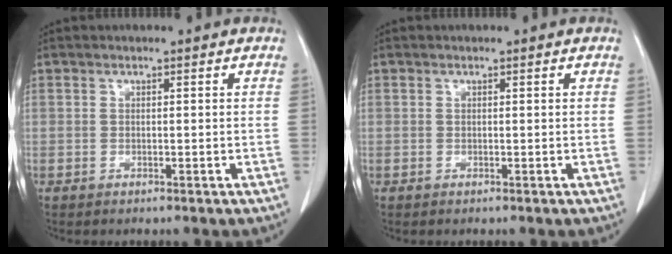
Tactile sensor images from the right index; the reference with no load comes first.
{"total": 0.0}